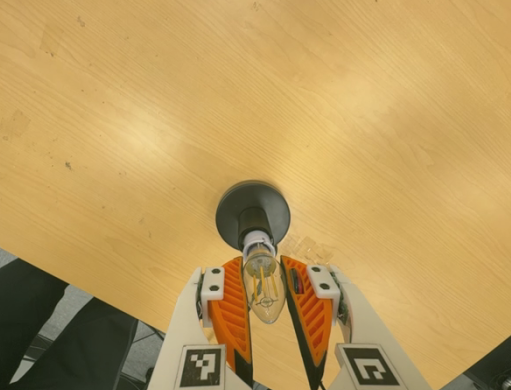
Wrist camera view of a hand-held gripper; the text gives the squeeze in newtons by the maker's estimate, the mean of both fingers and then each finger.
{"total": 10.4, "left": 9.4, "right": 11.4}